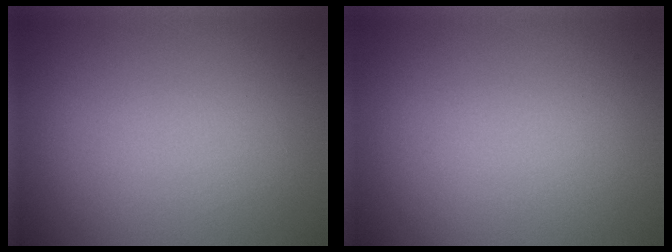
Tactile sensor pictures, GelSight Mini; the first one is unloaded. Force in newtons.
{"total": 0.0}